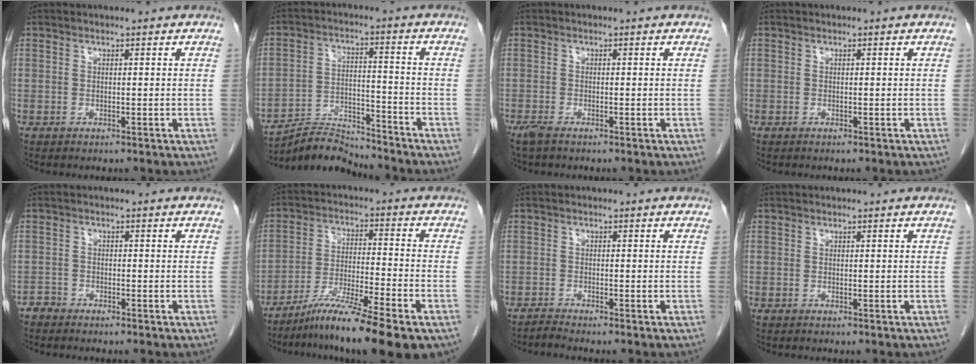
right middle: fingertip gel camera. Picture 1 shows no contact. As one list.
[{"total": 7.9, "force": [-7.9, 0.2, -0.3], "torque": [0.006, 0.015, -0.140]}, {"total": 2.5, "force": [-2.0, 0.7, 1.4], "torque": [-0.033, -0.008, -0.033]}, {"total": 0.0}, {"total": 1.3, "force": [-1.3, 0.4, -0.3], "torque": [0.012, 0.001, -0.025]}, {"total": 12.1, "force": [-8.6, 0.1, 8.6], "torque": [-0.147, -0.026, -0.148]}, {"total": 1.2, "force": [-1.1, -0.4, -0.1], "torque": [0.002, -0.006, -0.022]}, {"total": 0.0}]